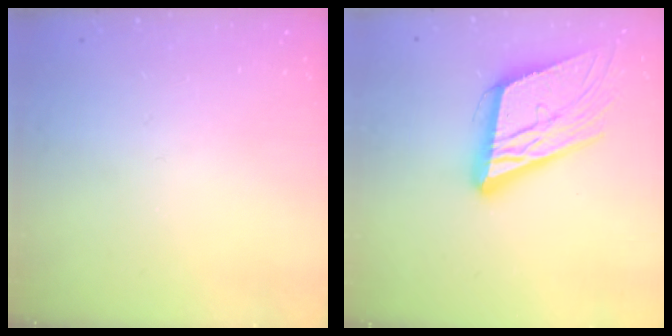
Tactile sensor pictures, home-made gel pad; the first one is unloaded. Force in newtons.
{"total": 18.5, "press": 18.2, "slide": 3.6}